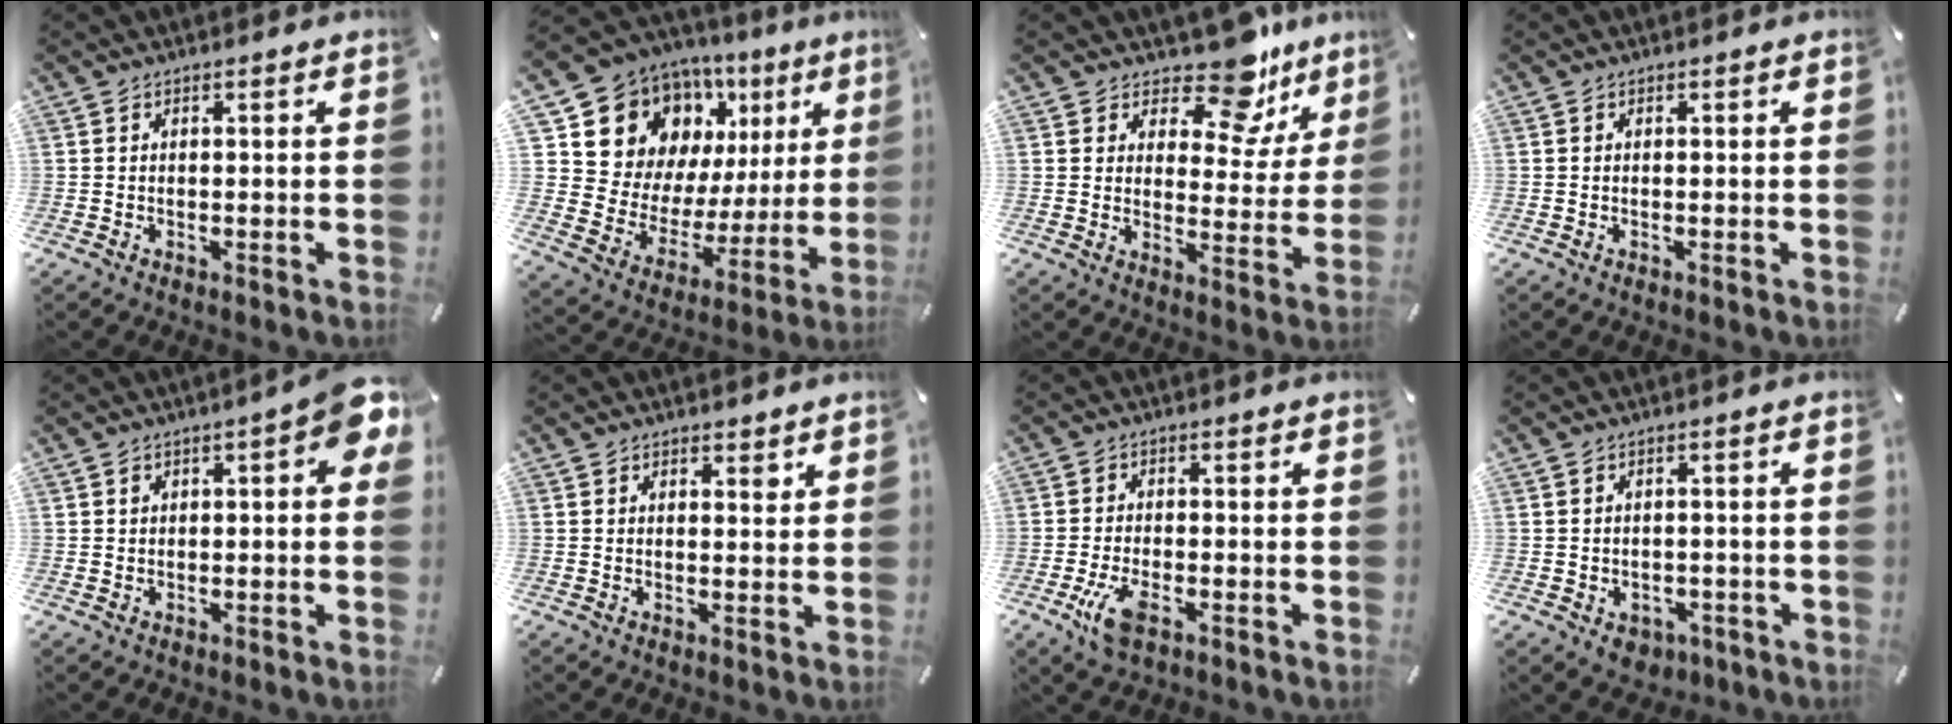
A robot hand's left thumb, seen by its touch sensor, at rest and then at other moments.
{"total": 16.7, "force": [10.5, 11.8, 5.4], "torque": [-0.103, -0.084, 0.204]}
{"total": 12.9, "force": [10.4, 5.4, 5.5], "torque": [-0.070, -0.081, 0.180]}
{"total": 0.0}
{"total": 6.1, "force": [1.7, 3.2, 4.9], "torque": [-0.054, -0.002, 0.022]}
{"total": 1.8, "force": [1.3, 1.1, 0.6], "torque": [0.011, -0.008, 0.017]}
{"total": 6.1, "force": [-2.9, 2.8, 4.6], "torque": [-0.110, -0.002, -0.055]}
{"total": 3.6, "force": [-1.6, 2.9, 1.3], "torque": [-0.011, 0.006, -0.028]}